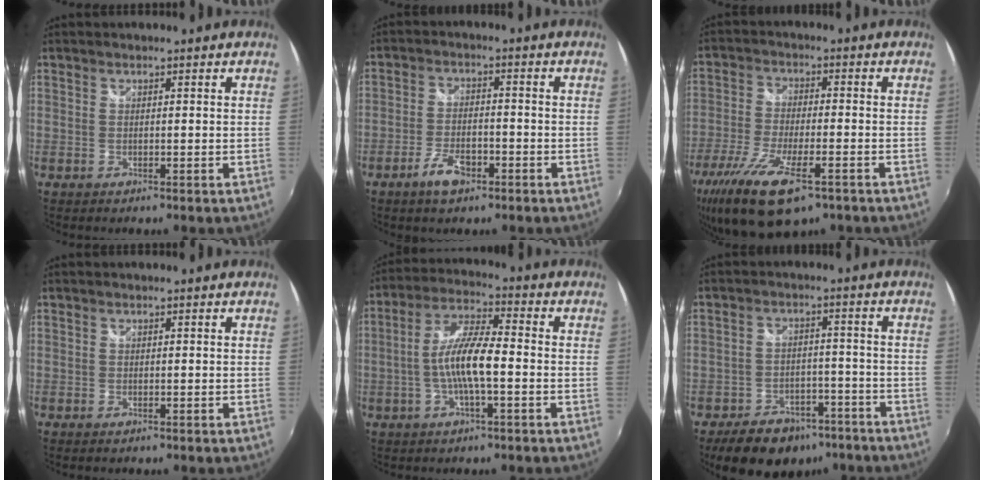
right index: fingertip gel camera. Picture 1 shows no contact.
{"total": 6.1, "force": [-3.7, 2.7, 4.1], "torque": [-0.090, -0.003, -0.064]}
{"total": 16.0, "force": [-9.7, 5.3, 11.5], "torque": [-0.245, -0.053, -0.174]}
{"total": 0.7, "force": [-0.5, 0.5, 0.2], "torque": [-0.004, -0.004, -0.011]}
{"total": 9.6, "force": [-2.1, 1.9, 9.1], "torque": [-0.188, 0.007, -0.041]}
{"total": 14.1, "force": [-10.2, 8.1, 5.3], "torque": [-0.123, 0.017, -0.130]}